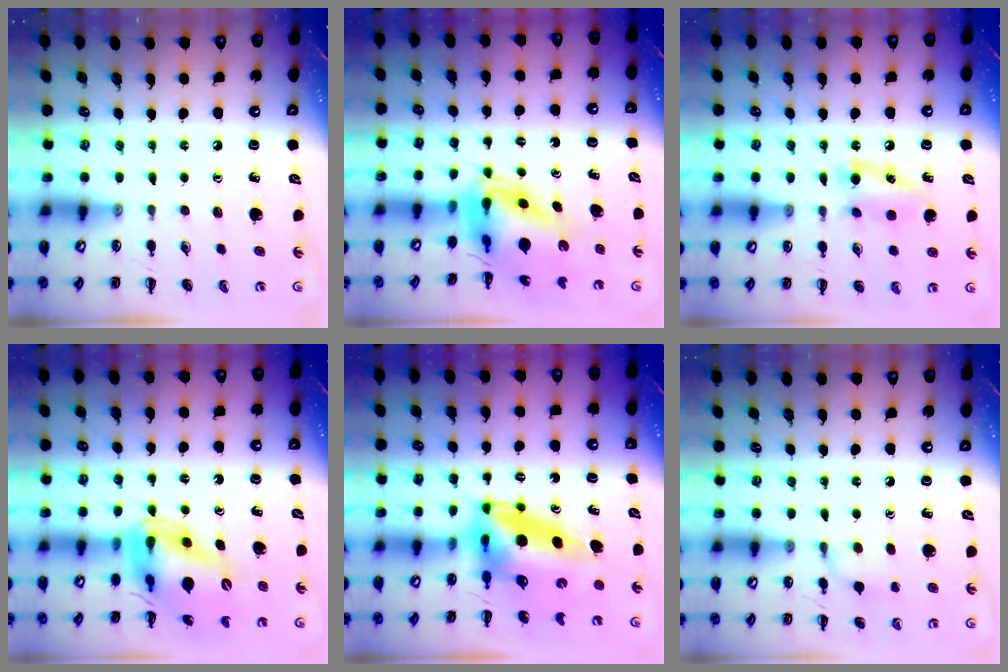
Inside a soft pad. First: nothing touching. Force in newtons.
{"total": 8.0, "press": 7.6, "slide": 2.6}
{"total": 5.2, "press": 5.1, "slide": 1.3}
{"total": 14.0, "press": 13.5, "slide": 4.0}
{"total": 8.8, "press": 8.3, "slide": 2.9}
{"total": 8.2, "press": 7.9, "slide": 2.1}